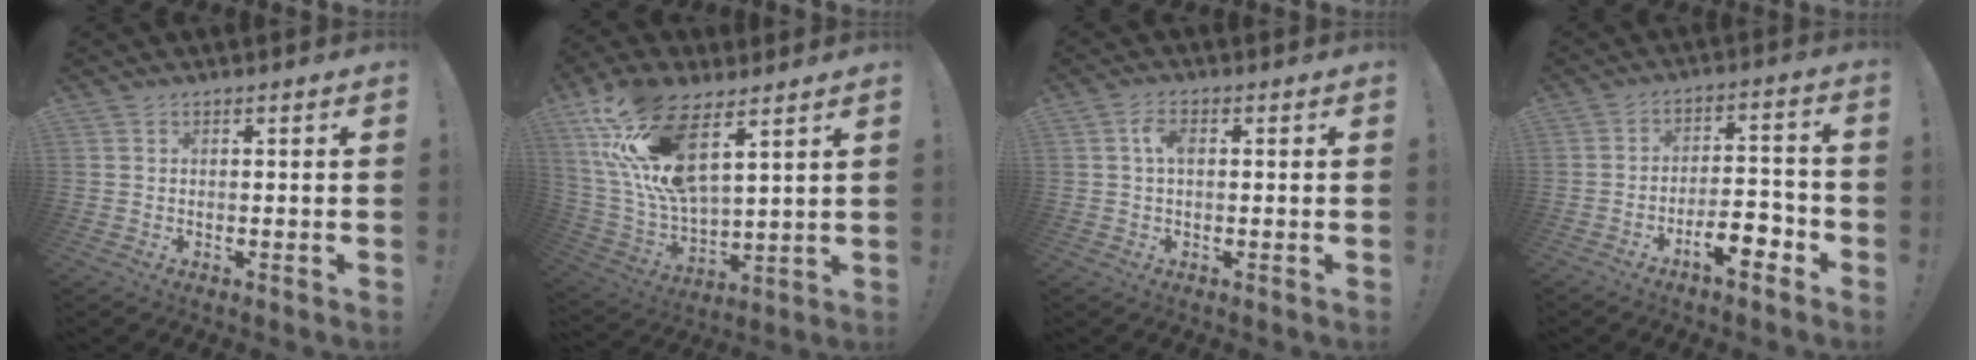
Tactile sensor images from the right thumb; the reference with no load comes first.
{"total": 20.0, "force": [11.4, 8.4, 14.1], "torque": [-0.280, -0.062, 0.209]}
{"total": 3.6, "force": [0.6, 2.1, 2.9], "torque": [-0.052, 0.008, 0.007]}
{"total": 9.9, "force": [-6.3, 3.2, 6.9], "torque": [-0.094, 0.042, -0.110]}